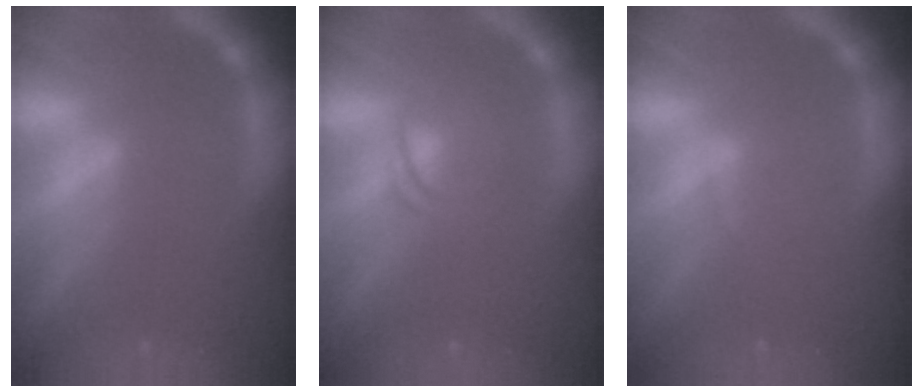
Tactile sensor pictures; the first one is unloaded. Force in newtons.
{"total": 3.0}
{"total": 1.4}